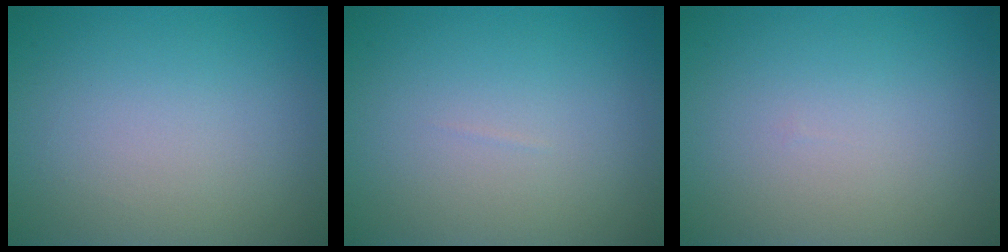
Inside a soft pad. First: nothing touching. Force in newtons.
{"total": 0.0}
{"total": 0.0}